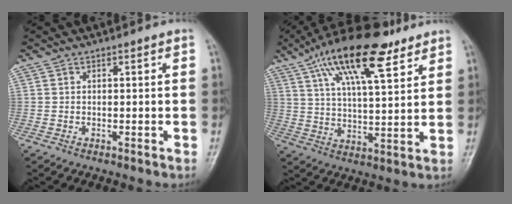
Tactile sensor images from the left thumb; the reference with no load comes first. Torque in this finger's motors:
{"motor_torque": [0.40, 0.83, 1.89, -0.88, 0.46]}